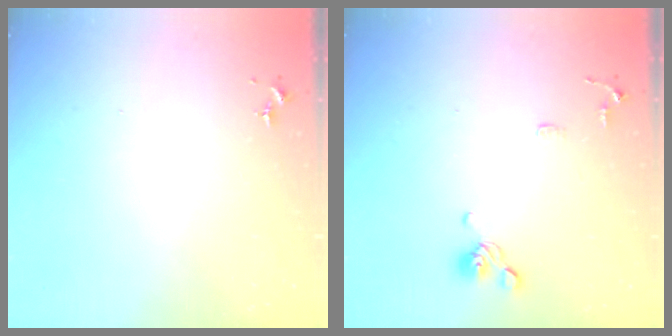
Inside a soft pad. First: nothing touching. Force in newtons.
{"total": 8.8, "press": 8.6, "slide": 2.0}